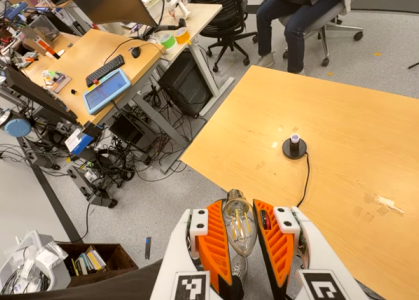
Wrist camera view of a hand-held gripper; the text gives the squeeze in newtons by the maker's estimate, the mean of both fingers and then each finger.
{"total": 12.3, "left": 12.5, "right": 12.0}